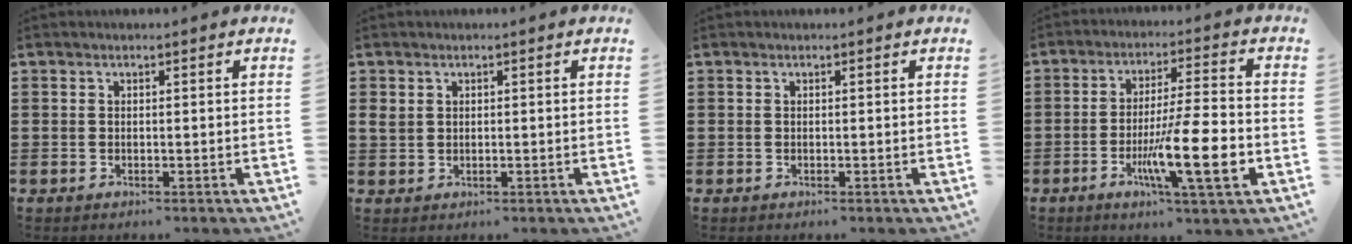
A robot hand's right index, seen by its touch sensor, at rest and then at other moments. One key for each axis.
{"total": 1.3, "fx": 0.7, "fy": 1.0, "fz": 0.6, "tx": -0.015, "ty": 0.004, "tz": 0.012}
{"total": 0.0}
{"total": 12.6, "fx": -4.0, "fy": 1.5, "fz": 11.8, "tx": -0.218, "ty": -0.012, "tz": -0.071}